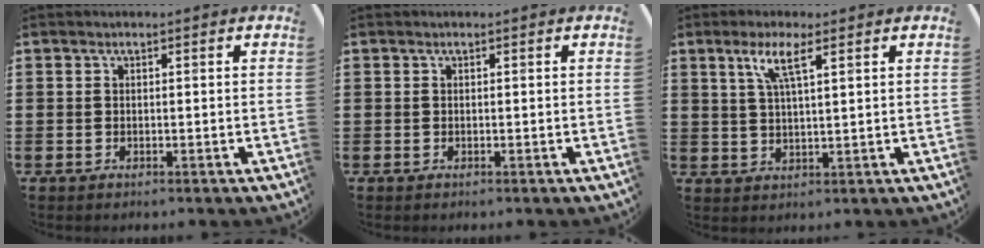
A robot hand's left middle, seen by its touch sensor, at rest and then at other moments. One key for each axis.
{"total": 0.0}
{"total": 4.7, "fx": 2.7, "fy": 0.6, "fz": 3.8, "tx": -0.082, "ty": 0.006, "tz": 0.045}